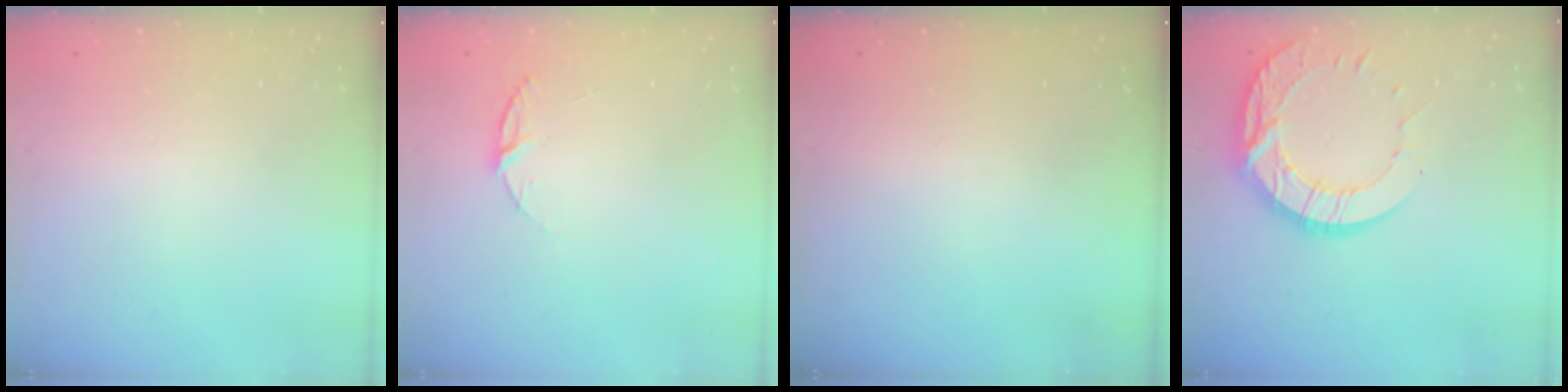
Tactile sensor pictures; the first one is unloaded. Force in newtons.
{"total": 5.9, "press": 5.8, "slide": 0.6}
{"total": 0.0}
{"total": 15.2, "press": 15.2, "slide": 1.2}